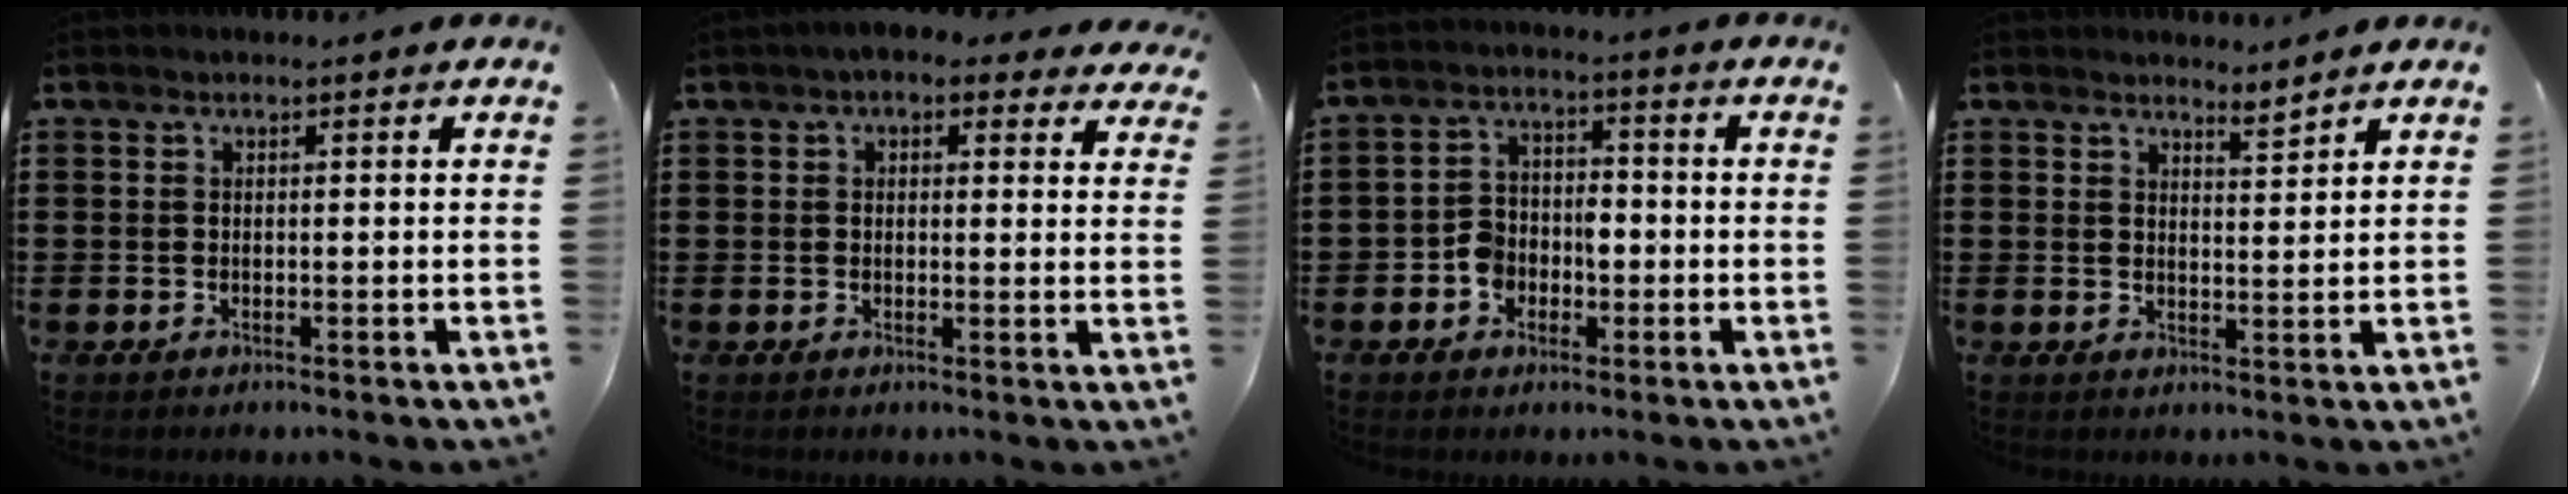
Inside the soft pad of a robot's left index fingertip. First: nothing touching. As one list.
[{"total": 3.2, "force": [2.4, 1.4, 1.5], "torque": [-0.030, -0.002, 0.039]}, {"total": 4.5, "force": [-2.1, 3.5, 2.0], "torque": [-0.044, 0.012, -0.043]}, {"total": 2.8, "force": [2.8, 0.0, 0.4], "torque": [-0.015, -0.003, 0.053]}]